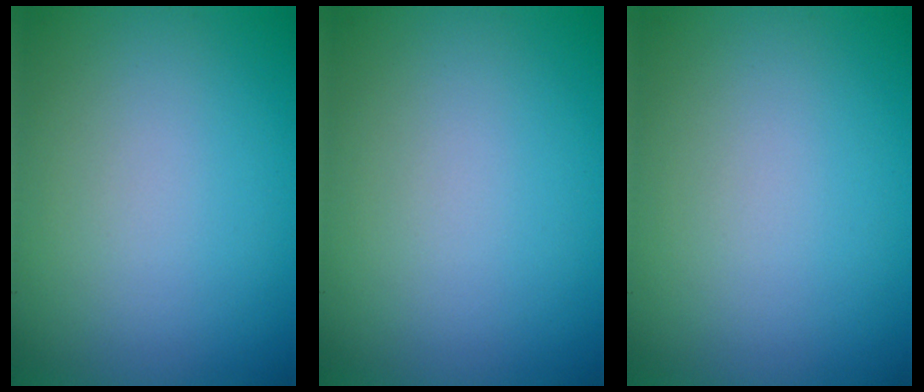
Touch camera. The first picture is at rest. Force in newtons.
{"total": 0.0}
{"total": 0.0}